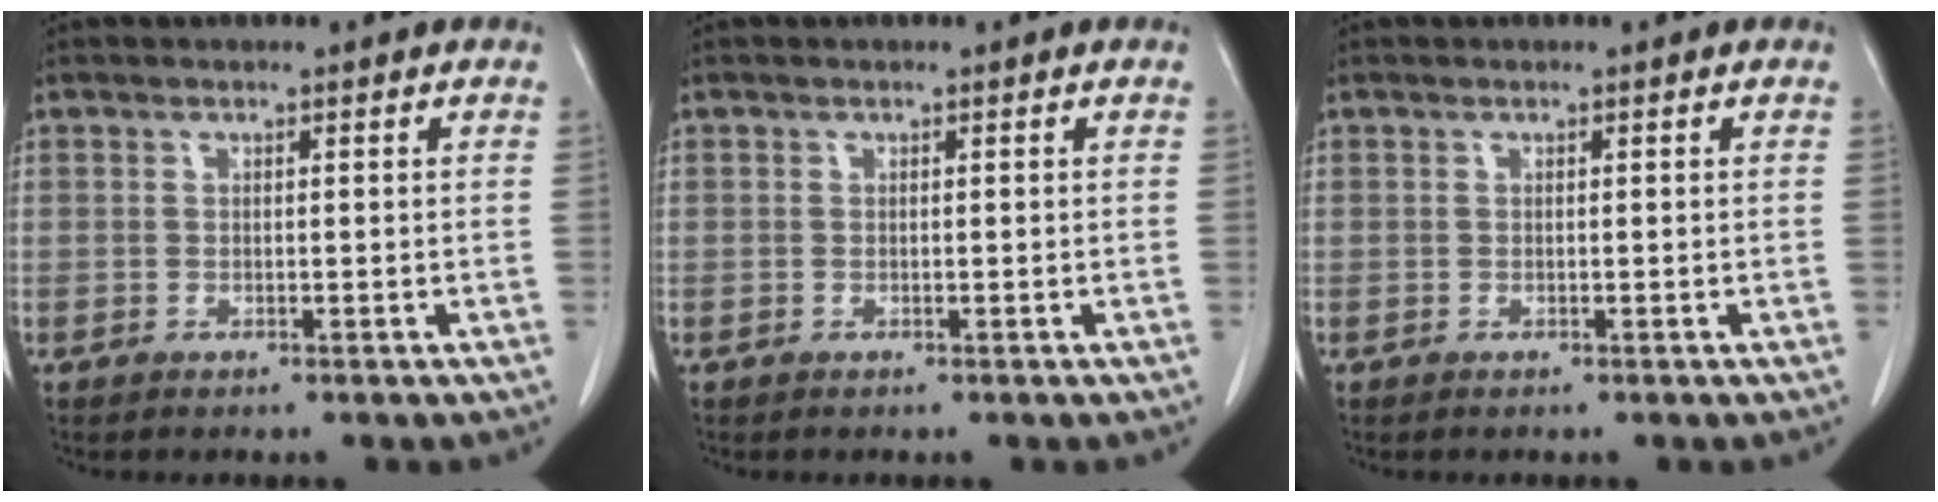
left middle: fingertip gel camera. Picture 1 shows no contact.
{"total": 0.0}
{"total": 0.0}